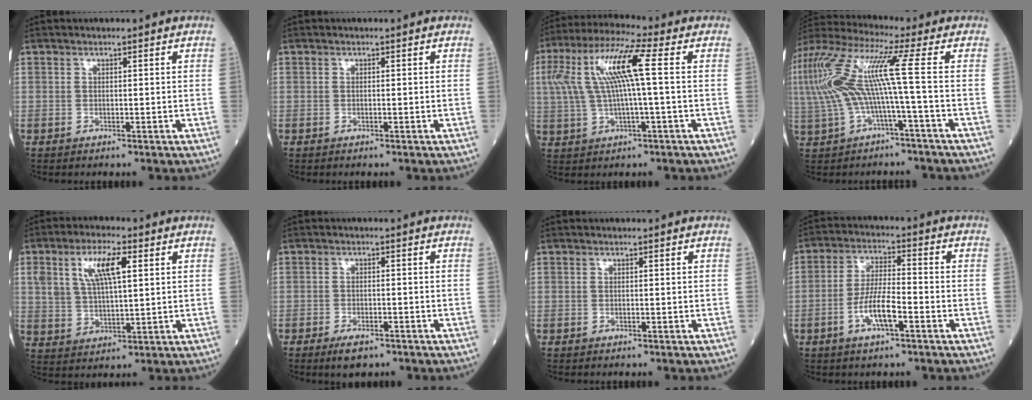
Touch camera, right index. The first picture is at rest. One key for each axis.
{"total": 0.0}
{"total": 11.8, "fx": 1.9, "fy": 1.0, "fz": 11.6, "tx": -0.243, "ty": 0.034, "tz": 0.035}
{"total": 13.0, "fx": -0.6, "fy": 0.2, "fz": 13.0, "tx": -0.285, "ty": 0.037, "tz": -0.017}
{"total": 8.8, "fx": 3.3, "fy": 2.8, "fz": 7.7, "tx": -0.156, "ty": 0.017, "tz": 0.067}
{"total": 3.5, "fx": -2.4, "fy": 1.3, "fz": 2.1, "tx": -0.042, "ty": -0.003, "tz": -0.036}
{"total": 0.0}
{"total": 6.9, "fx": -2.8, "fy": 1.4, "fz": 6.2, "tx": -0.123, "ty": 0.002, "tz": -0.055}